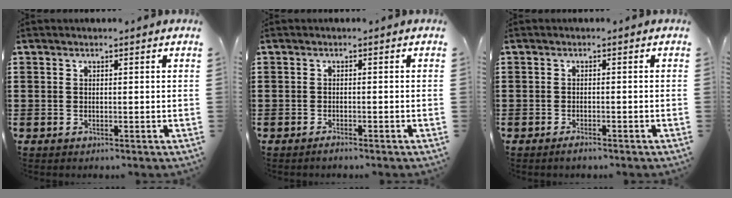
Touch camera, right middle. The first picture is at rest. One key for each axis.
{"total": 0.8, "fx": -0.7, "fy": 0.0, "fz": 0.4, "tx": -0.011, "ty": -0.005, "tz": -0.013}
{"total": 1.0, "fx": -0.8, "fy": 0.1, "fz": 0.6, "tx": -0.014, "ty": -0.006, "tz": -0.014}